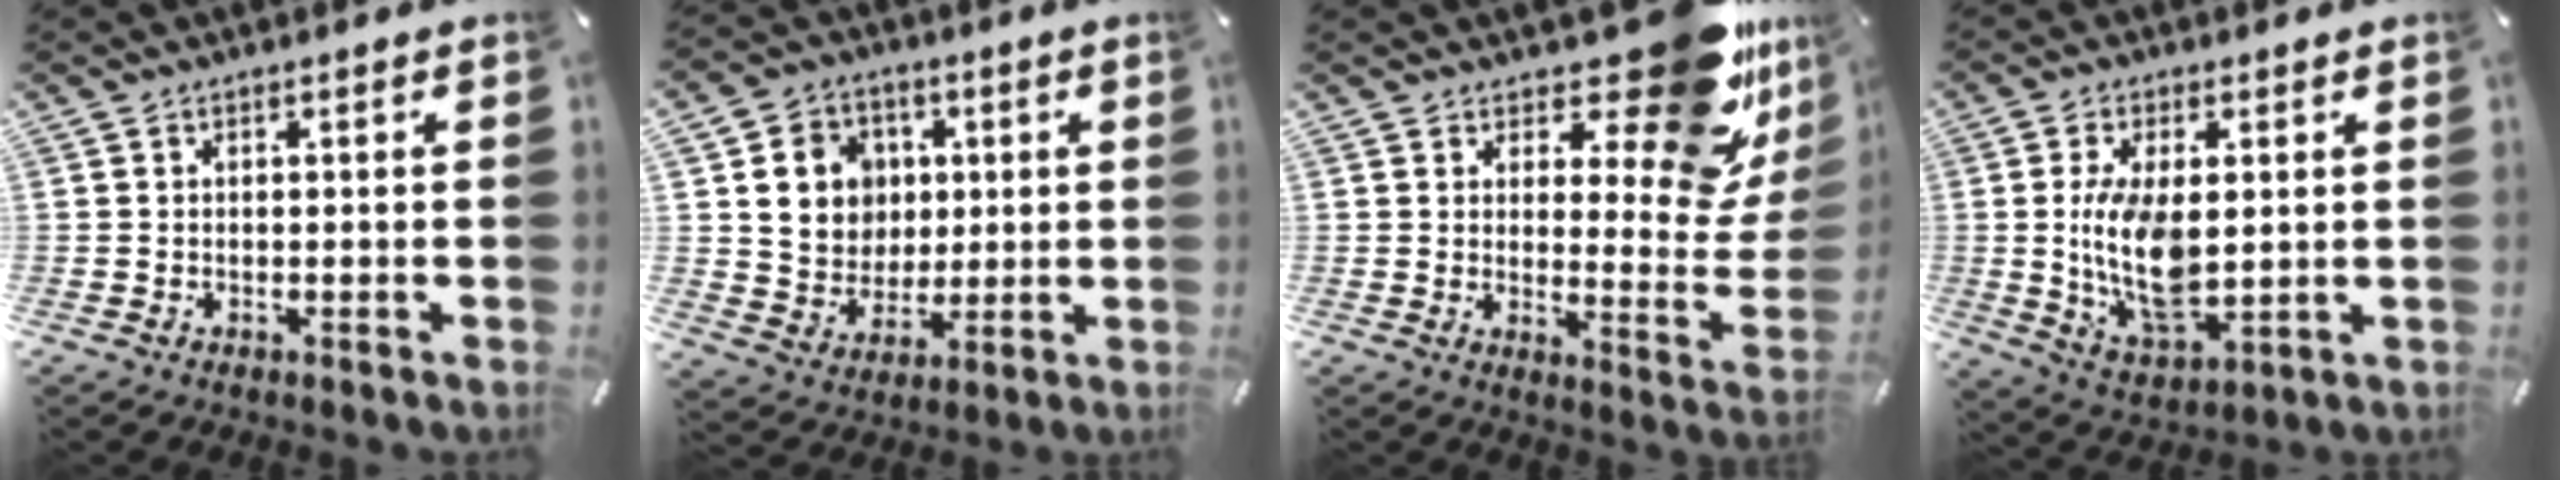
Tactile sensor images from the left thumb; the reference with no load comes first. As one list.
[{"total": 11.6, "force": [2.5, 10.6, 4.0], "torque": [-0.060, 0.004, 0.055]}, {"total": 16.9, "force": [11.5, 5.9, 10.9], "torque": [-0.129, -0.108, 0.186]}, {"total": 12.7, "force": [0.8, 6.8, 10.7], "torque": [-0.226, -0.019, 0.011]}]